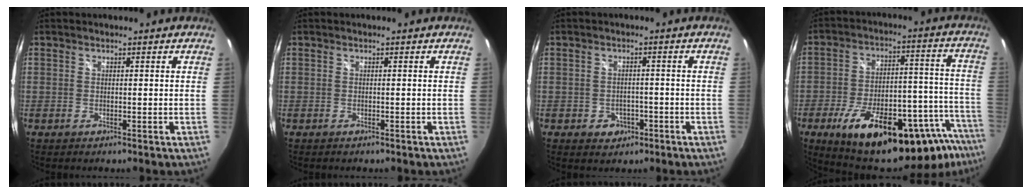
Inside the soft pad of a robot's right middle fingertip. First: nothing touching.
{"total": 0.0}
{"total": 3.8, "force": [-1.8, 3.1, 1.2], "torque": [-0.031, 0.006, -0.016]}
{"total": 30.3, "force": [-21.0, 10.1, 19.4], "torque": [-0.264, -0.001, -0.282]}